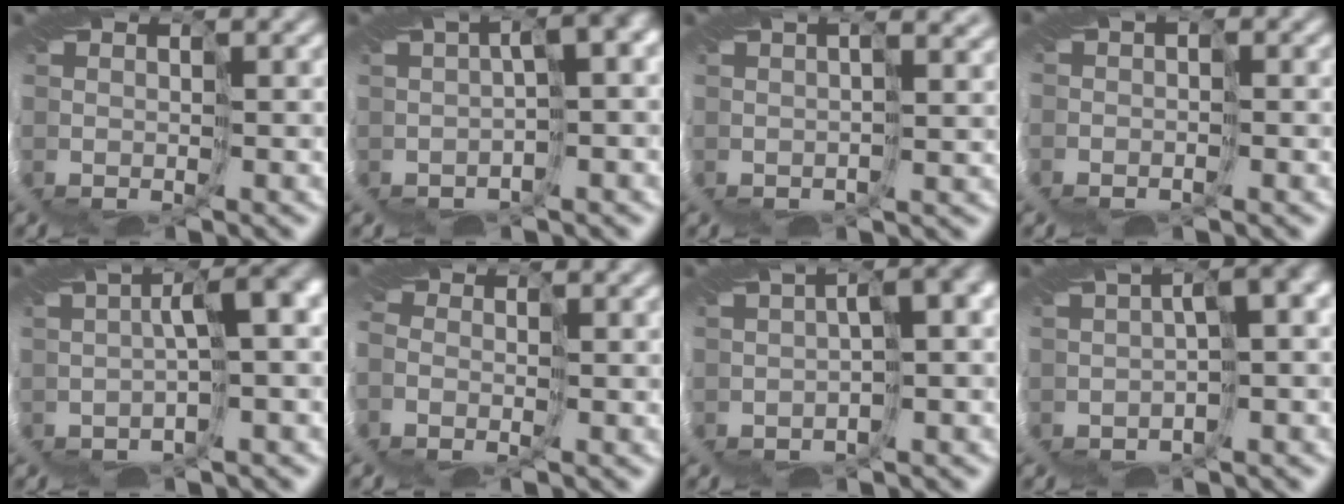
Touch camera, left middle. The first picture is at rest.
{"total": 7.0, "force": [-1.3, 2.9, 6.3], "torque": [-0.077, 0.016, -0.008]}
{"total": 6.2, "force": [3.9, 2.7, 4.0], "torque": [-0.069, 0.032, 0.051]}
{"total": 2.3, "force": [-1.1, 1.6, 1.3], "torque": [-0.019, 0.006, -0.016]}
{"total": 4.0, "force": [-0.2, 0.3, 4.0], "torque": [-0.047, 0.014, -0.003]}
{"total": 2.2, "force": [-0.8, 1.6, 1.4], "torque": [-0.022, 0.009, -0.013]}
{"total": 4.3, "force": [-0.9, 1.3, 4.0], "torque": [-0.046, 0.012, -0.009]}
{"total": 5.7, "force": [-1.4, 2.1, 5.1], "torque": [-0.062, 0.011, -0.010]}